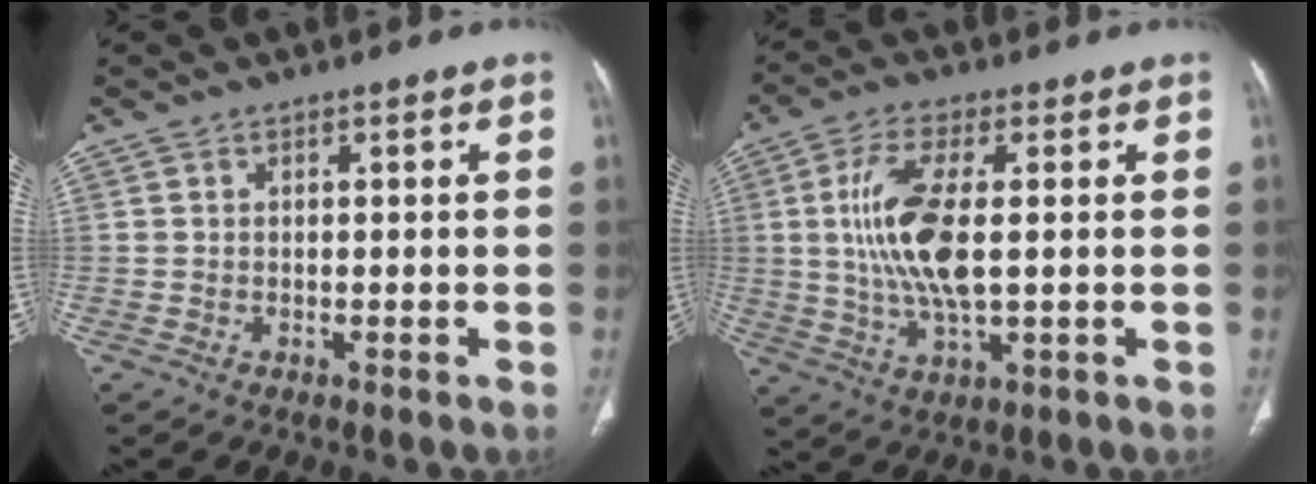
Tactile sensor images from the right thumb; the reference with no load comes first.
{"total": 12.5, "force": [1.2, 4.6, 11.6], "torque": [-0.251, -0.005, 0.025]}